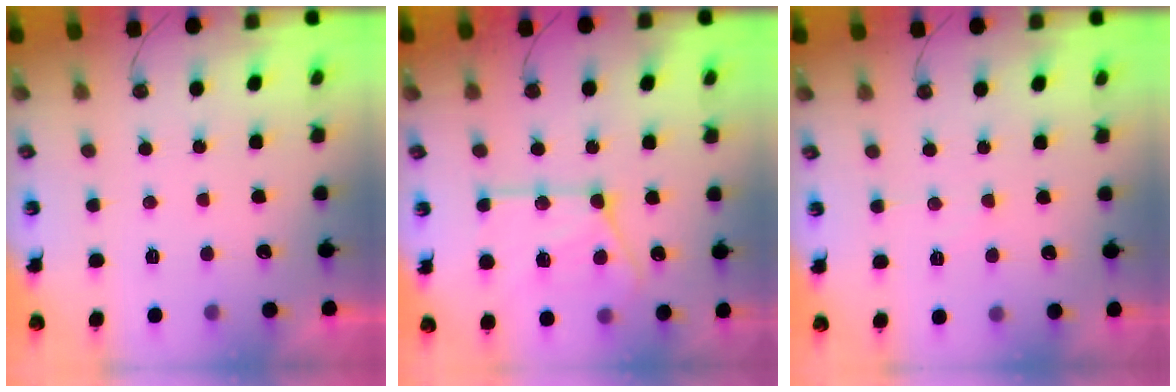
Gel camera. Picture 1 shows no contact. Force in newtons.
{"total": 17.3, "press": 17.2, "slide": 1.4}
{"total": 4.3, "press": 4.3, "slide": 0.7}